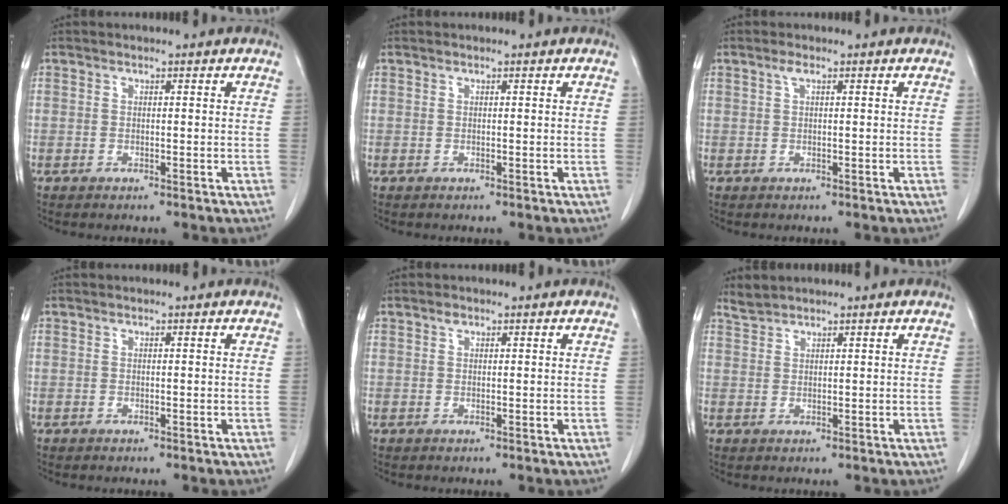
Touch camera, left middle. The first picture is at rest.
{"total": 0.0}
{"total": 1.0, "force": [0.5, 0.2, 0.8], "torque": [-0.021, 0.006, 0.008]}
{"total": 0.0}
{"total": 0.6, "force": [0.4, 0.3, 0.3], "torque": [-0.007, 0.002, 0.006]}
{"total": 1.6, "force": [1.6, 0.0, 0.0], "torque": [-0.003, 0.006, 0.037]}